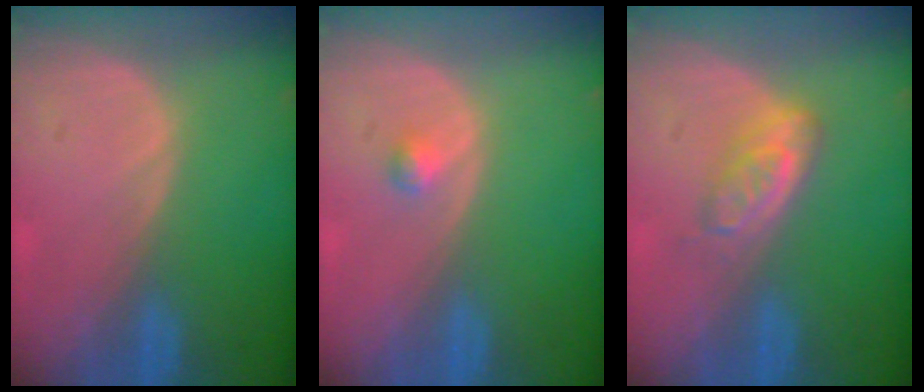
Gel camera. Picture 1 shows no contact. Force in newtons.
{"total": 1.1, "press": 1.1, "slide": 0.1}
{"total": 4.7, "press": 4.3, "slide": 1.9}